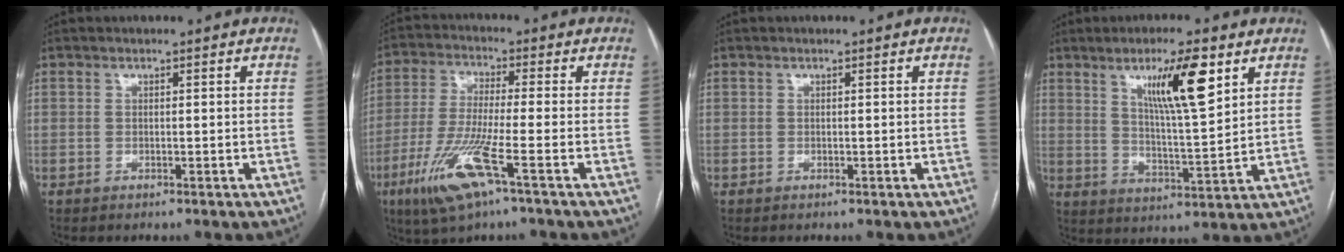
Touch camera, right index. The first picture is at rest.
{"total": 11.0, "force": [-5.2, 0.3, 9.7], "torque": [-0.205, -0.021, -0.103]}
{"total": 0.0}
{"total": 11.1, "force": [5.6, 1.1, 9.5], "torque": [-0.161, -0.003, 0.095]}